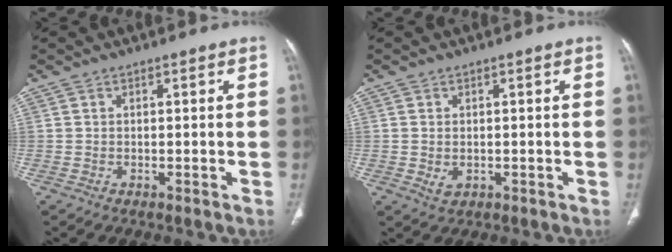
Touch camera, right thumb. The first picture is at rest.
{"total": 2.2, "force": [-0.3, 1.6, 1.5], "torque": [-0.024, -0.006, 0.001]}